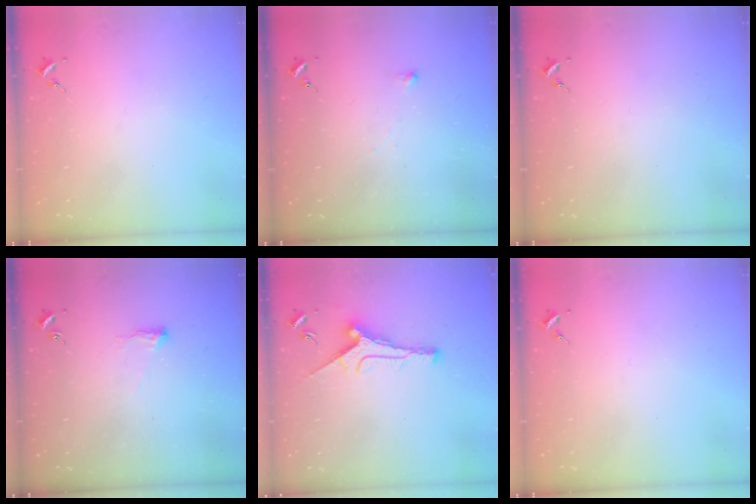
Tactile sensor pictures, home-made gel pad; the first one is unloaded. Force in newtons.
{"total": 2.5, "press": 2.5, "slide": 0.2}
{"total": 0.0}
{"total": 4.7, "press": 4.6, "slide": 0.7}
{"total": 10.4, "press": 10.3, "slide": 0.4}
{"total": 0.0}